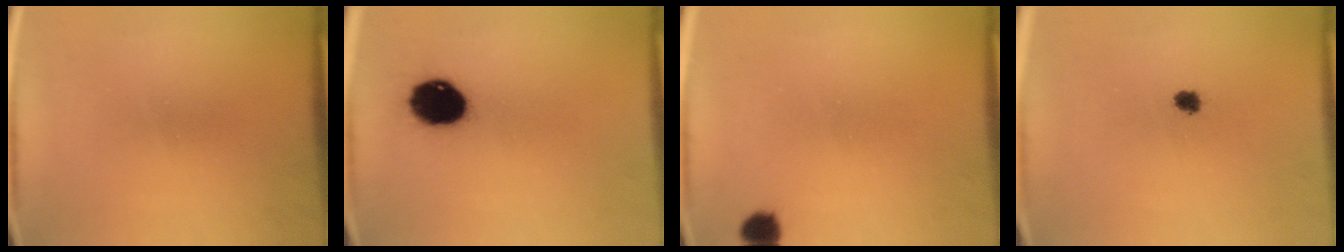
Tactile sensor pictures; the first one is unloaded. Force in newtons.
{"total": 12.3}
{"total": 2.8}
{"total": 2.1}